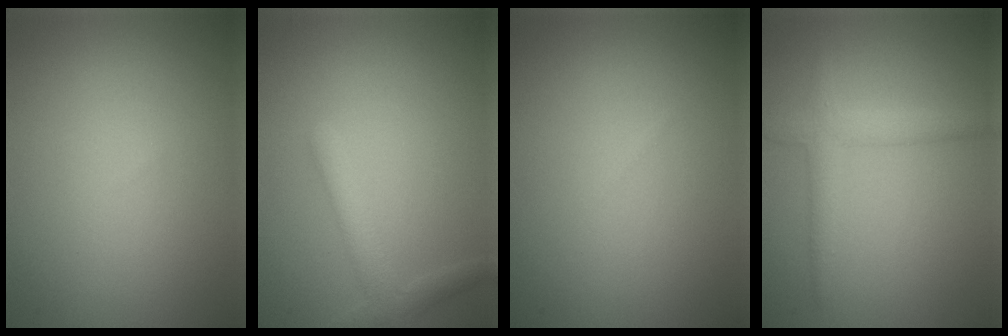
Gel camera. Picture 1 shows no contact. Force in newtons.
{"total": 2.3, "press": 2.3, "slide": 0.1}
{"total": 0.0}
{"total": 2.0, "press": 2.0, "slide": 0.1}